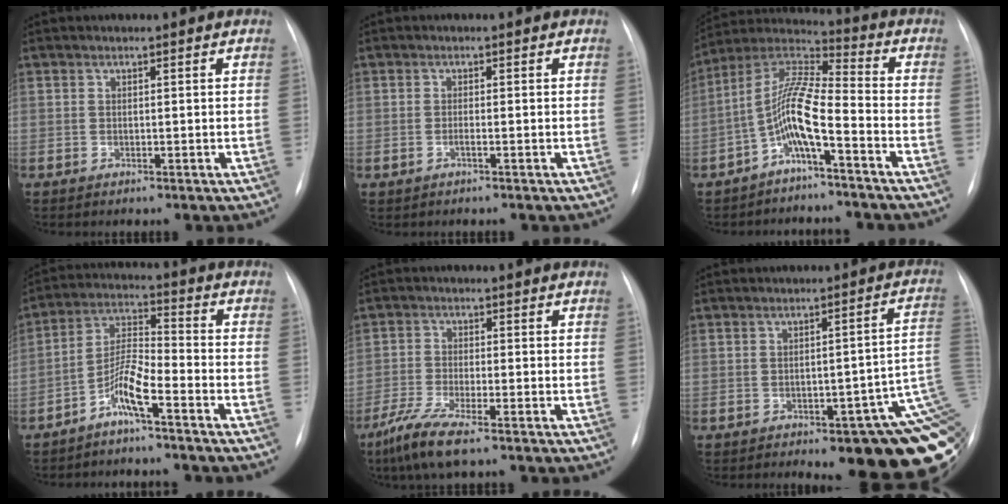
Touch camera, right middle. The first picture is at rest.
{"total": 0.7, "force": [-0.4, -0.3, 0.6], "torque": [-0.012, 0.000, -0.008]}
{"total": 9.0, "force": [-4.0, 1.1, 8.0], "torque": [-0.165, 0.026, -0.081]}
{"total": 6.3, "force": [-3.9, 0.5, 4.9], "torque": [-0.109, 0.012, -0.079]}
{"total": 6.4, "force": [-4.5, 0.6, 4.6], "torque": [-0.106, -0.019, -0.087]}
{"total": 19.7, "force": [-7.3, 5.5, 17.4], "torque": [-0.111, 0.029, -0.079]}